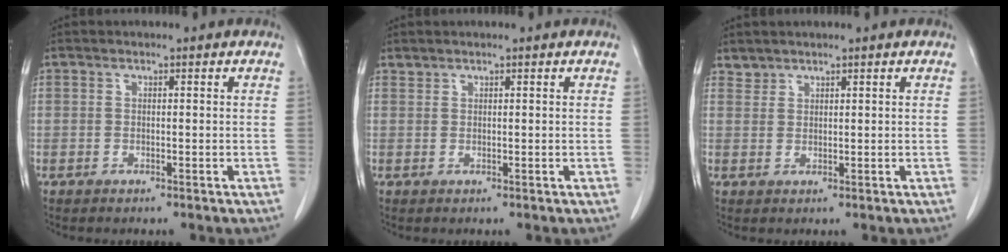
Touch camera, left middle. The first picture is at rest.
{"total": 0.6, "force": [0.6, 0.1, -0.1], "torque": [-0.001, 0.001, 0.011]}
{"total": 1.3, "force": [1.2, 0.3, -0.3], "torque": [0.007, 0.003, 0.024]}